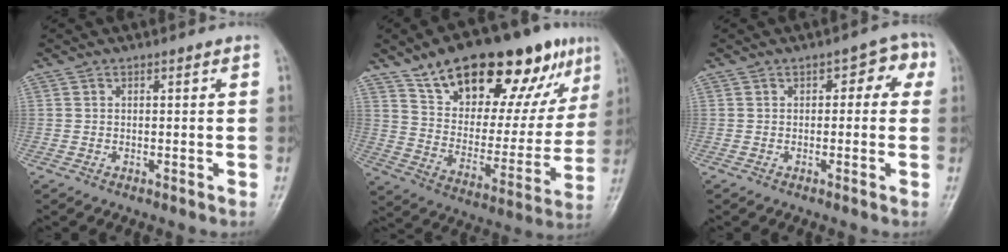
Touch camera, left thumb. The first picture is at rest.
{"total": 27.3, "force": [16.3, 11.9, 18.3], "torque": [-0.233, -0.031, 0.258]}
{"total": 4.4, "force": [0.6, 2.9, 3.2], "torque": [-0.006, 0.017, -0.006]}